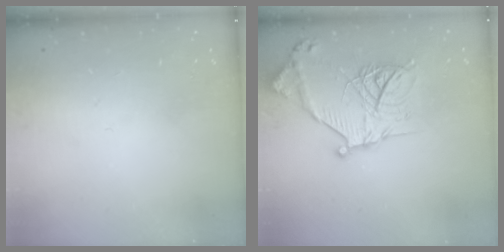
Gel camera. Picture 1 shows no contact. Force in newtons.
{"total": 18.8, "press": 18.7, "slide": 2.0}